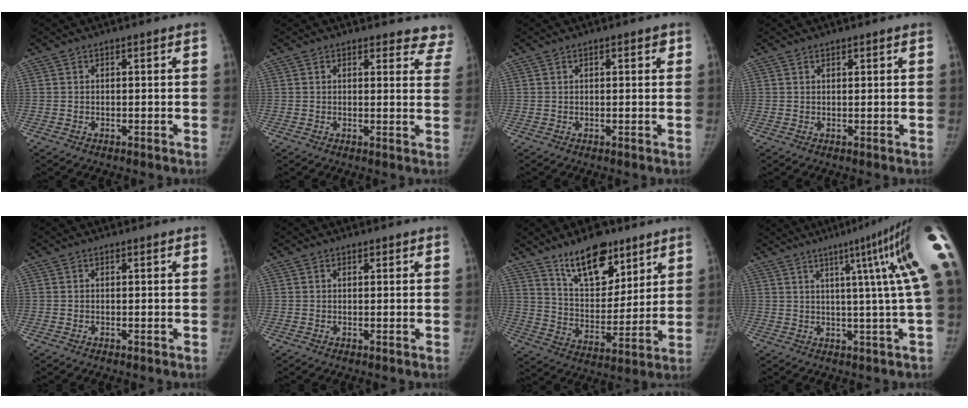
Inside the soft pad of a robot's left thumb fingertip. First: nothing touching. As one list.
[{"total": 7.5, "force": [7.0, 2.9, -0.2], "torque": [0.066, -0.034, 0.040]}, {"total": 1.5, "force": [0.7, 0.8, 1.1], "torque": [-0.008, 0.001, 0.007]}, {"total": 0.7, "force": [0.5, 0.4, 0.3], "torque": [0.002, -0.003, 0.006]}, {"total": 0.0}, {"total": 0.5, "force": [0.3, 0.4, 0.1], "torque": [0.004, -0.002, 0.003]}, {"total": 15.1, "force": [10.3, 7.2, 8.3], "torque": [-0.088, -0.070, 0.181]}, {"total": 15.1, "force": [5.3, -0.3, 14.2], "torque": [-0.175, -0.001, 0.062]}]